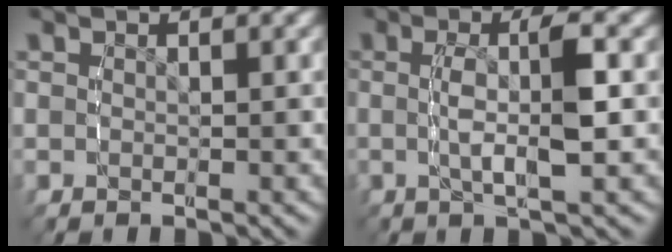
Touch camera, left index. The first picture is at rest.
{"total": 3.5, "force": [-0.2, 0.0, 3.5], "torque": [-0.072, -0.001, -0.002]}